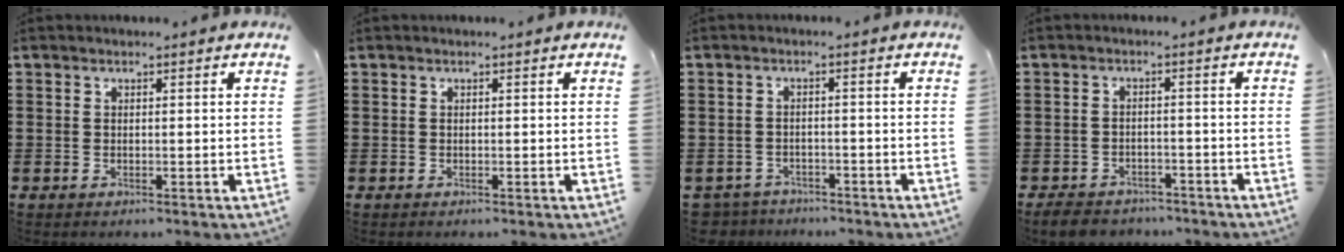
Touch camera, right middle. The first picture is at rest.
{"total": 0.0}
{"total": 2.6, "force": [-2.5, 0.5, -0.3], "torque": [-0.006, -0.001, -0.058]}
{"total": 3.2, "force": [-3.1, 0.8, 0.1], "torque": [-0.008, 0.004, -0.067]}